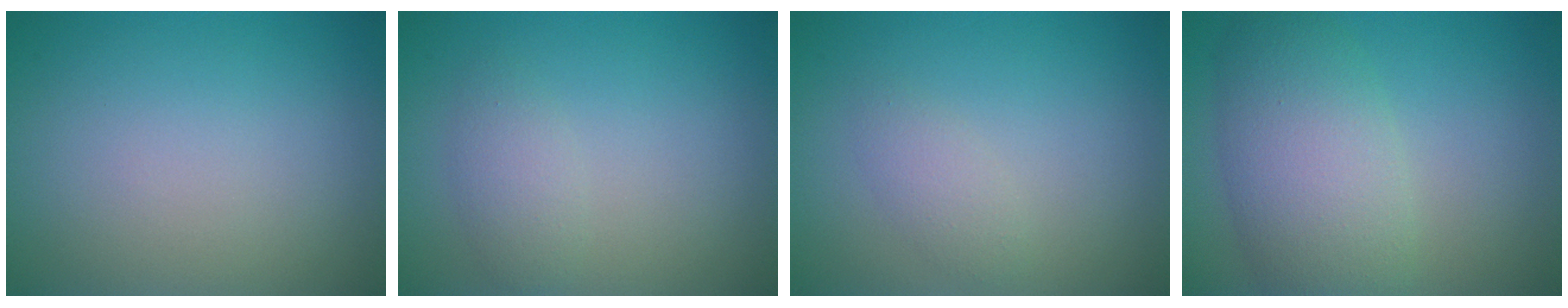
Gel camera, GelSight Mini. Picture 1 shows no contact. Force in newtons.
{"total": 1.9, "press": 1.9, "slide": 0.1}
{"total": 1.5, "press": 1.5, "slide": 0.1}
{"total": 6.8, "press": 6.8, "slide": 0.2}